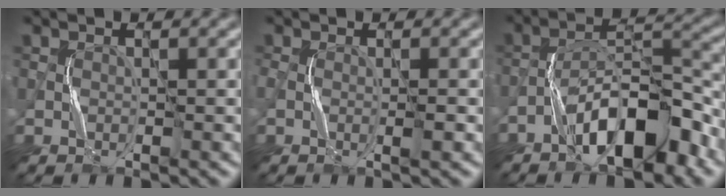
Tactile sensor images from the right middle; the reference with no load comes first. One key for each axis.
{"total": 1.6, "fx": -0.4, "fy": 0.5, "fz": 1.5, "tx": -0.032, "ty": -0.002, "tz": -0.010}
{"total": 8.4, "fx": -4.9, "fy": 2.9, "fz": 6.1, "tx": -0.094, "ty": 0.021, "tz": -0.087}